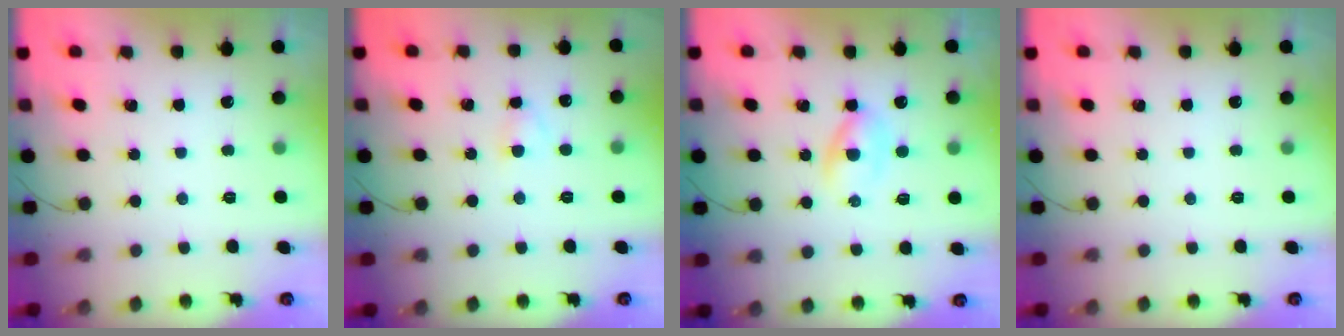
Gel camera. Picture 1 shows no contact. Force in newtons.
{"total": 2.3, "press": 2.1, "slide": 1.0}
{"total": 4.0, "press": 3.7, "slide": 1.3}
{"total": 0.0}